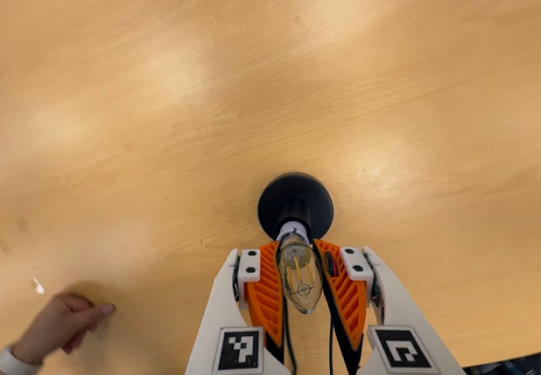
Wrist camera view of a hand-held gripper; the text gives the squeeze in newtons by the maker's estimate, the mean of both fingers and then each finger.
{"total": 21.7, "left": 21.8, "right": 21.5}